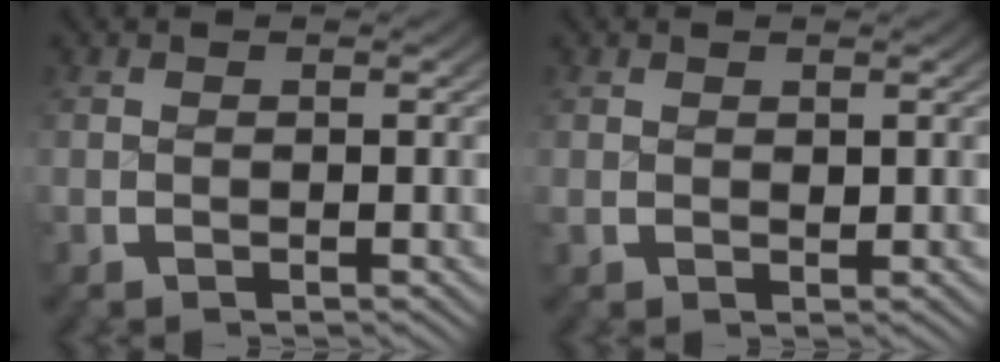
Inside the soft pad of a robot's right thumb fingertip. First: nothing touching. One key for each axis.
{"total": 0.7, "fx": 0.5, "fy": 0.4, "fz": 0.3, "tx": -0.003, "ty": -0.003, "tz": 0.014}